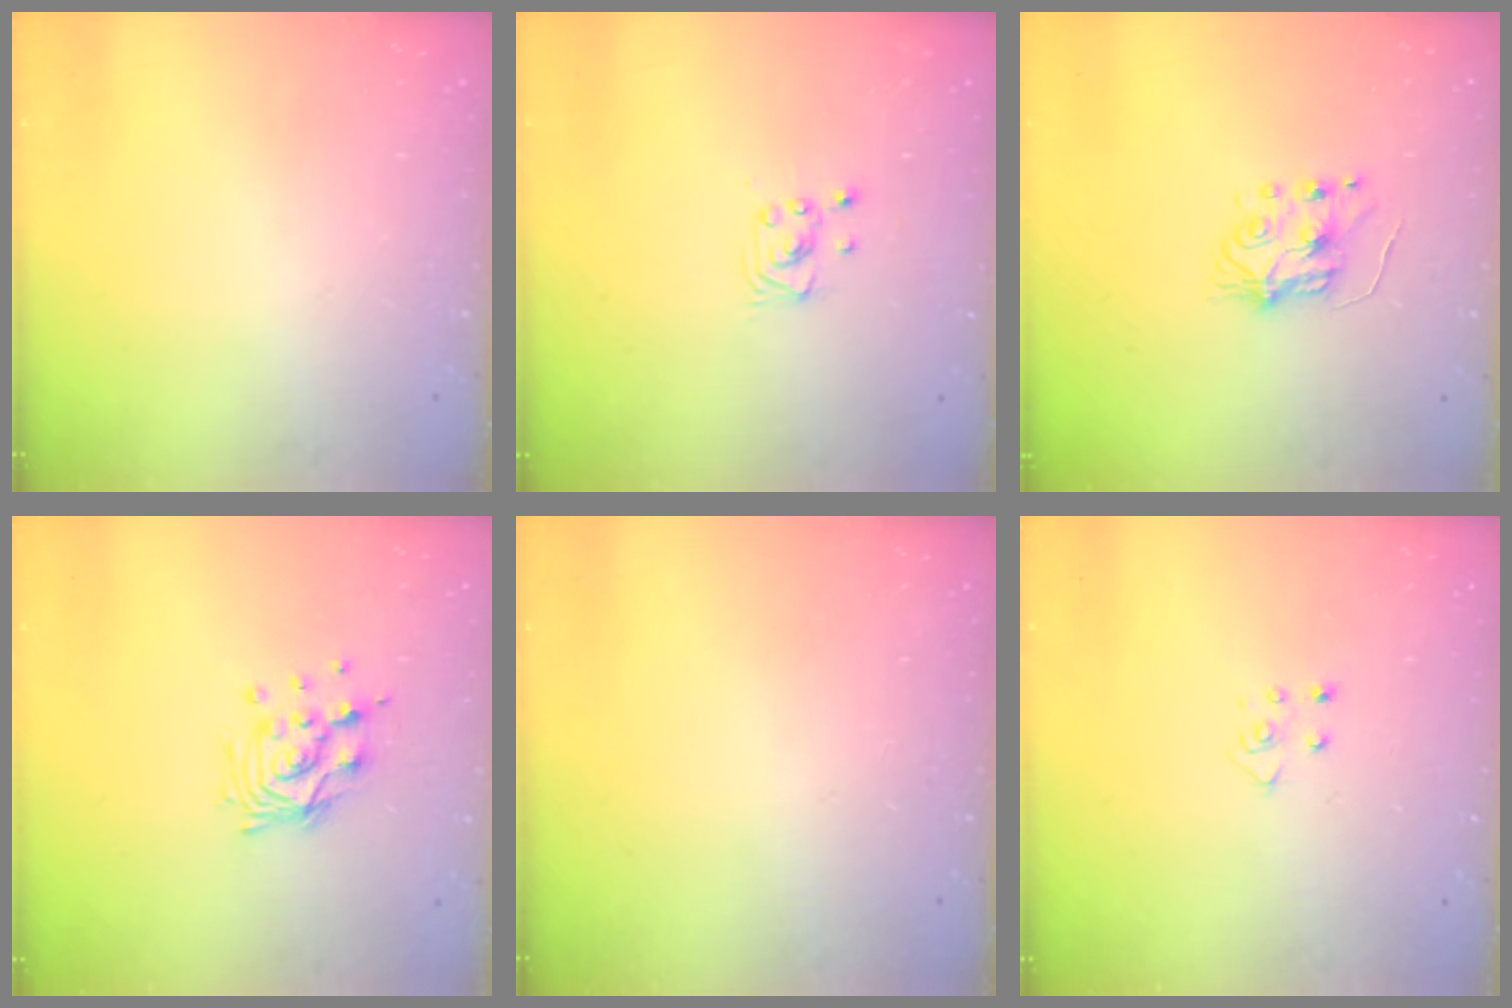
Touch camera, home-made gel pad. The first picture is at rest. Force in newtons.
{"total": 2.2, "press": 2.2, "slide": 0.2}
{"total": 5.2, "press": 5.1, "slide": 0.7}
{"total": 11.1, "press": 11.0, "slide": 0.9}
{"total": 0.0}
{"total": 3.8, "press": 3.8, "slide": 0.4}